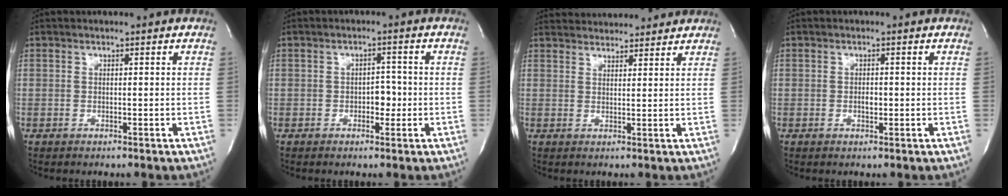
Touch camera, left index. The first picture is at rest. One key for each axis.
{"total": 2.6, "fx": -0.7, "fy": 1.6, "fz": 1.9, "tx": -0.022, "ty": 0.006, "tz": -0.010}
{"total": 11.3, "fx": 10.8, "fy": 2.4, "fz": 2.7, "tx": -0.038, "ty": 0.034, "tz": 0.149}
{"total": 1.2, "fx": -0.3, "fy": 0.6, "fz": 1.0, "tx": -0.019, "ty": 0.000, "tz": -0.004}